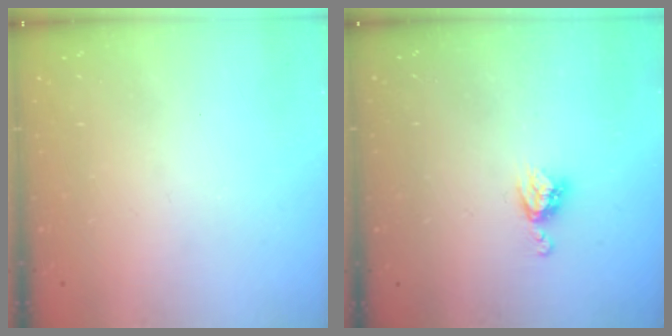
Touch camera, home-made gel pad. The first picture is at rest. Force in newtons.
{"total": 5.7, "press": 5.7, "slide": 0.5}